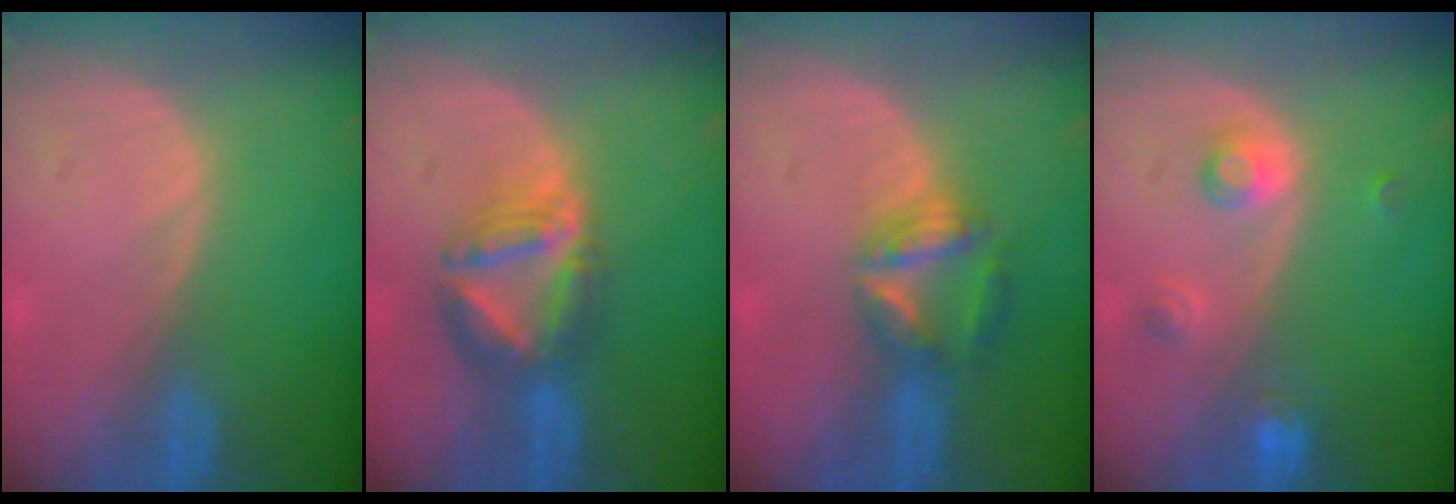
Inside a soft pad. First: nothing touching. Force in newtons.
{"total": 7.5, "press": 6.6, "slide": 3.5}
{"total": 5.7, "press": 5.4, "slide": 1.9}
{"total": 3.6, "press": 3.3, "slide": 1.5}